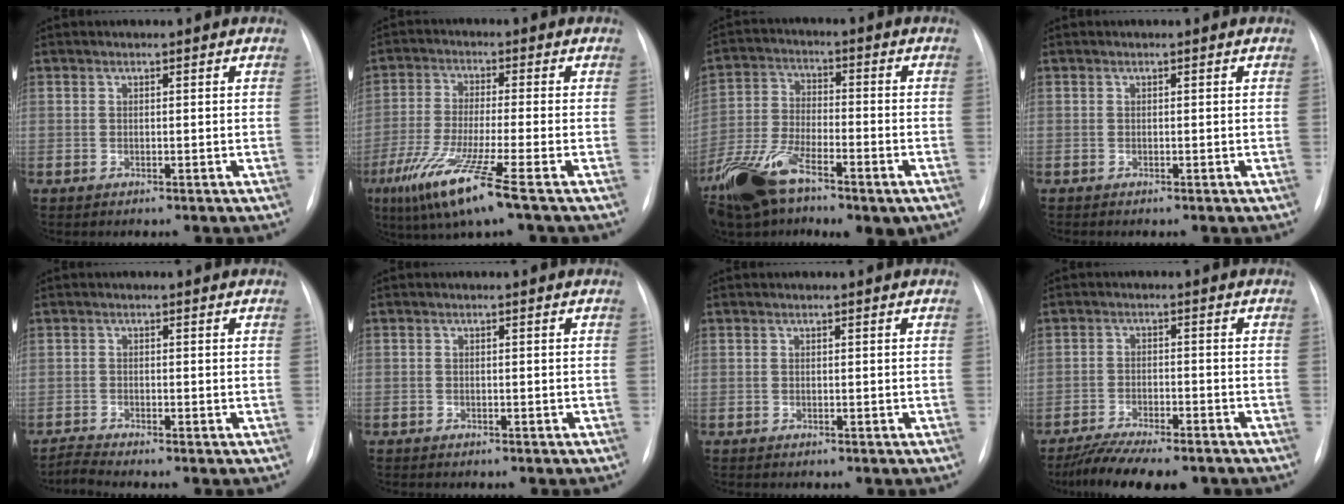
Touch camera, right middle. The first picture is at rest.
{"total": 10.4, "force": [-5.6, -0.6, 8.8], "torque": [-0.179, -0.035, -0.108]}
{"total": 16.5, "force": [-10.0, 6.3, 11.6], "torque": [-0.243, -0.015, -0.176]}
{"total": 0.0}
{"total": 2.0, "force": [-1.8, -0.8, -0.2], "torque": [-0.004, -0.012, -0.039]}
{"total": 2.2, "force": [-1.8, 1.0, 0.7], "torque": [-0.012, 0.002, -0.022]}
{"total": 0.8, "force": [-0.7, 0.3, 0.2], "torque": [-0.006, 0.002, -0.013]}
{"total": 11.7, "force": [-9.9, 2.5, 5.8], "torque": [-0.092, -0.008, -0.150]}